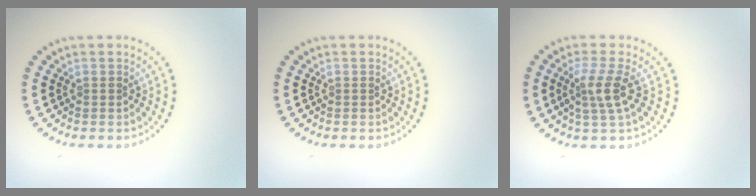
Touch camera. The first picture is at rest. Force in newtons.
{"total": 0.0}
{"total": 2.7, "press": 2.1, "slide": 1.6}